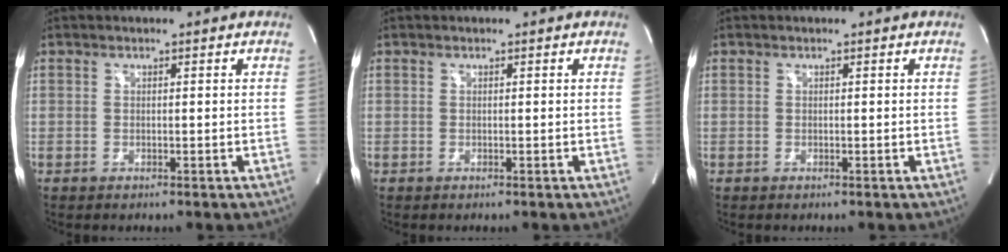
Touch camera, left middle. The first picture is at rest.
{"total": 0.0}
{"total": 0.0}